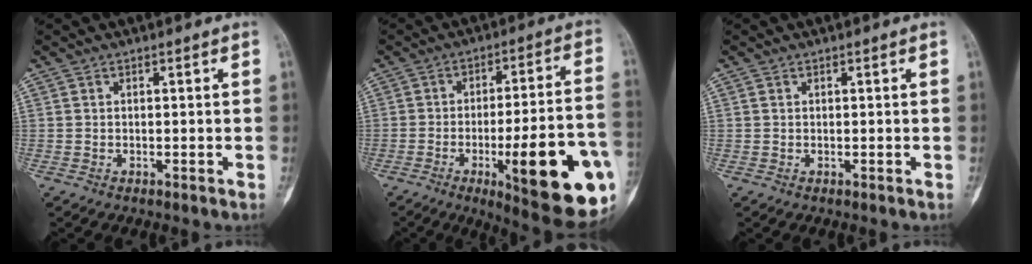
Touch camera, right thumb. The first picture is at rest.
{"total": 23.7, "force": [-7.5, 5.6, 21.8], "torque": [-0.257, 0.010, -0.091]}
{"total": 0.0}